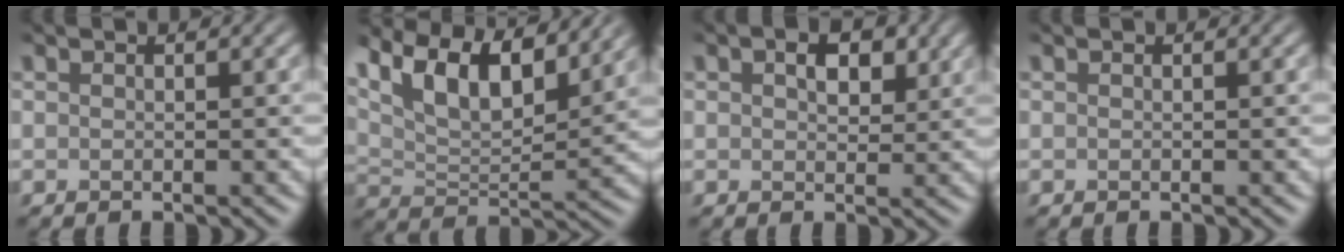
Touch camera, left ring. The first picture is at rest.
{"total": 10.2, "force": [6.5, 4.1, 6.8], "torque": [-0.115, 0.016, 0.101]}
{"total": 2.7, "force": [1.2, 1.6, 1.9], "torque": [-0.033, 0.002, 0.020]}
{"total": 0.0}